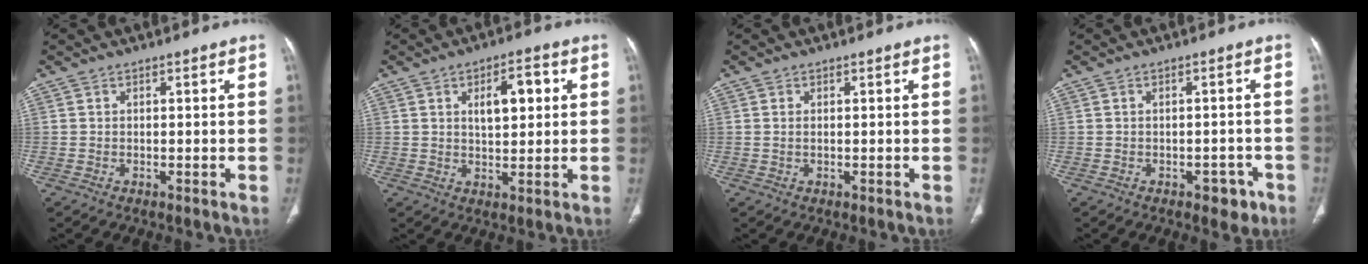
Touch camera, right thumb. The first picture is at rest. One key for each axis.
{"total": 7.0, "fx": 2.0, "fy": 3.4, "fz": 5.8, "tx": -0.074, "ty": 0.002, "tz": 0.035}
{"total": 0.7, "fx": 0.1, "fy": 0.4, "fz": 0.6, "tx": -0.019, "ty": 0.003, "tz": 0.005}
{"total": 3.8, "fx": -2.1, "fy": 2.3, "fz": 2.2, "tx": -0.009, "ty": 0.014, "tz": -0.021}